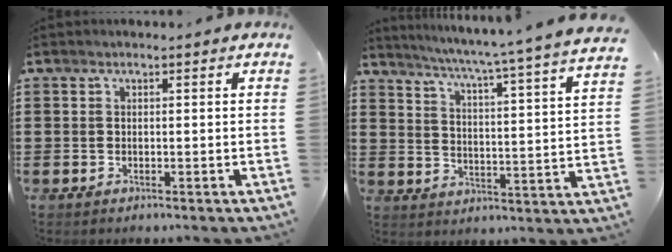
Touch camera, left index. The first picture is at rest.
{"total": 5.0, "force": [4.2, -1.5, 2.4], "torque": [-0.066, -0.050, 0.058]}